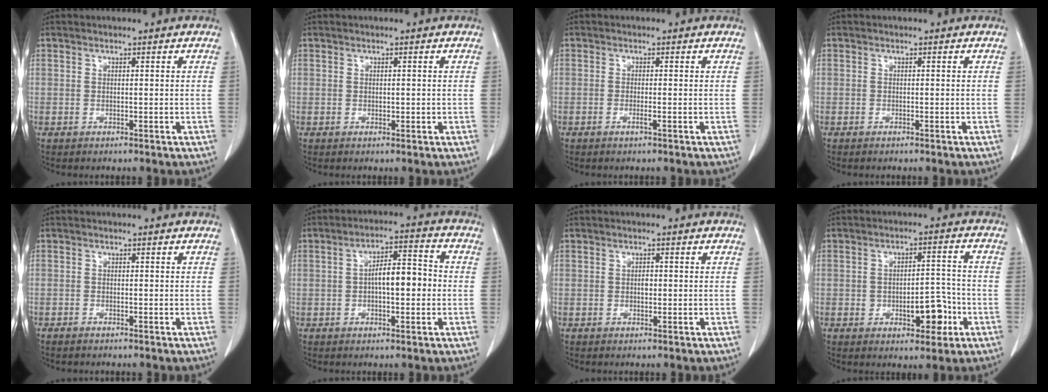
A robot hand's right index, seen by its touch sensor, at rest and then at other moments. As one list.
[{"total": 0.8, "force": [0.0, 0.6, 0.6], "torque": [-0.007, -0.001, 0.002]}, {"total": 1.0, "force": [-0.5, 0.0, 0.9], "torque": [-0.018, -0.001, -0.008]}, {"total": 0.0}, {"total": 0.7, "force": [-0.6, 0.2, 0.3], "torque": [-0.009, -0.001, -0.009]}, {"total": 7.4, "force": [-0.4, 2.4, 7.0], "torque": [-0.120, 0.022, -0.008]}, {"total": 1.1, "force": [0.0, 0.6, 0.9], "torque": [-0.015, 0.002, 0.001]}, {"total": 7.2, "force": [-2.3, 3.4, 5.9], "torque": [-0.078, 0.017, -0.026]}]